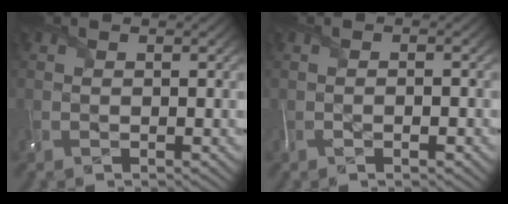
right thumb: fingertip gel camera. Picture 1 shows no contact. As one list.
[{"total": 1.8, "force": [-1.0, 0.6, 1.4], "torque": [-0.014, -0.003, -0.014]}]